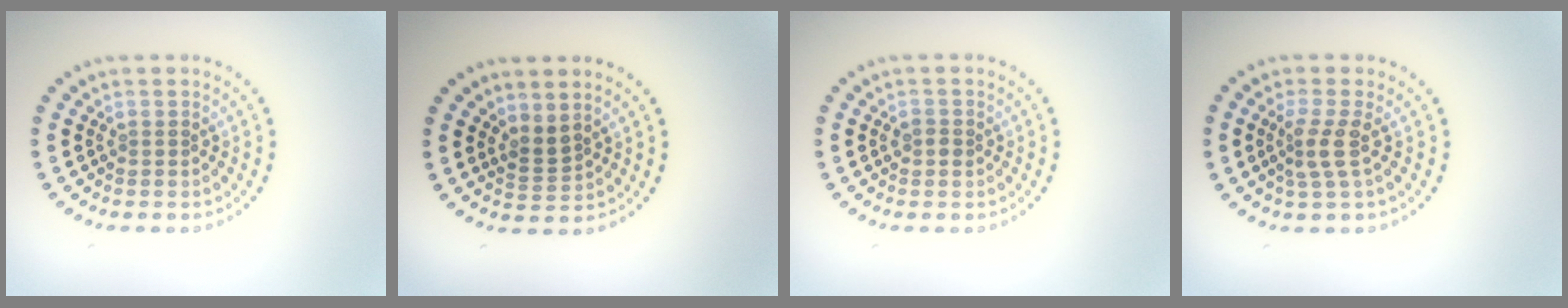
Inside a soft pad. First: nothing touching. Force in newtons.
{"total": 1.8, "press": 1.3, "slide": 1.2}
{"total": 1.0, "press": 1.0, "slide": 0.2}
{"total": 2.3, "press": 1.7, "slide": 1.6}